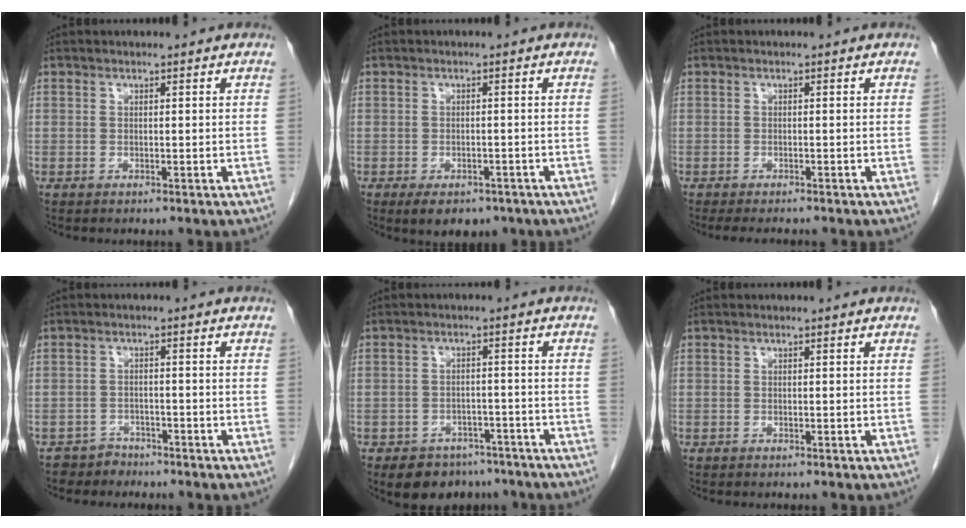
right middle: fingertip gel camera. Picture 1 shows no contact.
{"total": 6.2, "force": [-4.4, 3.2, 3.0], "torque": [-0.037, -0.001, -0.059]}
{"total": 4.3, "force": [-3.8, 0.7, 1.9], "torque": [-0.021, -0.009, -0.054]}
{"total": 2.6, "force": [-2.2, 1.3, -0.7], "torque": [0.011, 0.005, -0.038]}
{"total": 7.4, "force": [-5.8, 4.4, 1.6], "torque": [-0.010, 0.011, -0.080]}
{"total": 0.0}